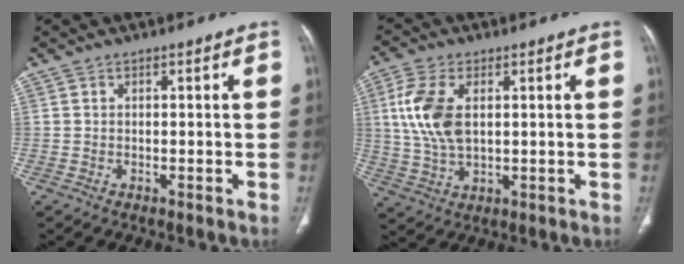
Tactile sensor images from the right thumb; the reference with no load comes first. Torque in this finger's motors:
{"motor_torque": [-0.36, 0.49, 1.41, 0.52, 0.43]}